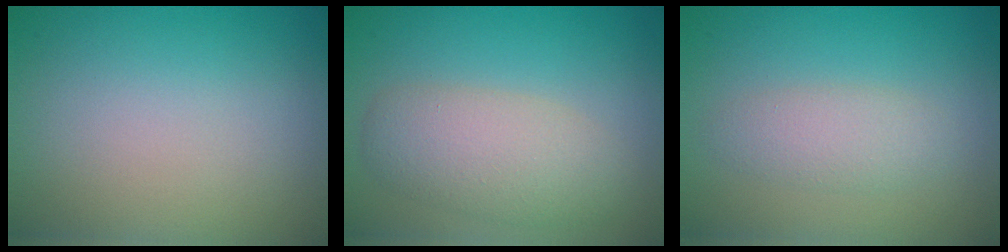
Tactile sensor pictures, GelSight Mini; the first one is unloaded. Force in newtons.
{"total": 4.4, "press": 4.4, "slide": 0.2}
{"total": 2.3, "press": 2.3, "slide": 0.1}